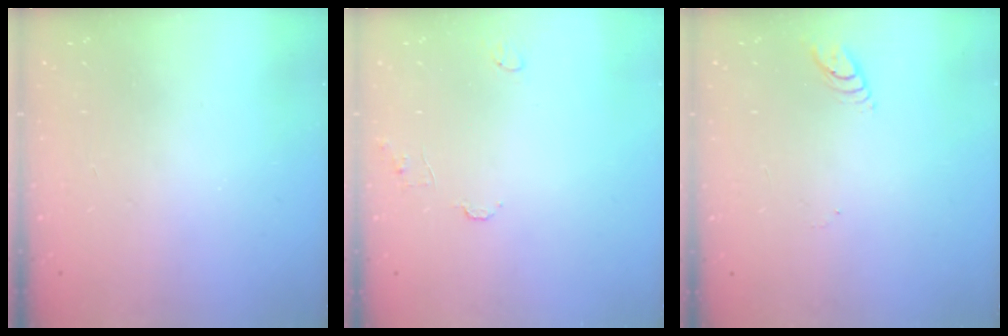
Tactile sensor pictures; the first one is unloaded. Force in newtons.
{"total": 6.7, "press": 6.6, "slide": 0.6}
{"total": 3.8, "press": 3.8, "slide": 0.4}